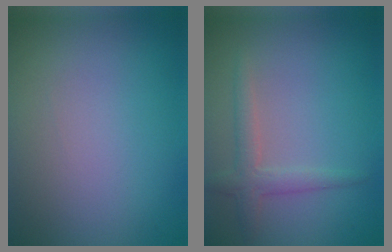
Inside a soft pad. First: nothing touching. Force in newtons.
{"total": 2.3, "press": 2.3, "slide": 0.1}